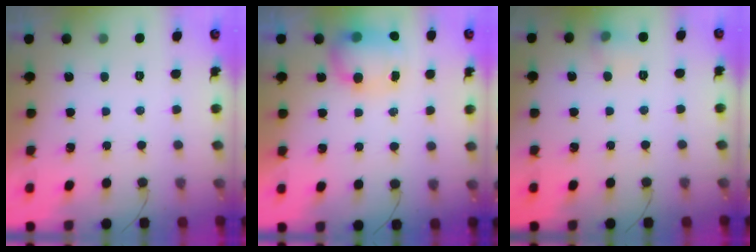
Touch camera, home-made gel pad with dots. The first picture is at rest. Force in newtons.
{"total": 9.4, "press": 8.7, "slide": 3.6}
{"total": 6.3, "press": 6.1, "slide": 1.7}